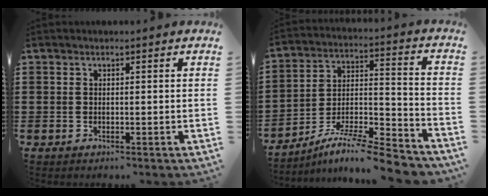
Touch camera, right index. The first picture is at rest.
{"total": 9.3, "force": [-8.4, 0.6, 3.9], "torque": [-0.059, 0.012, -0.166]}